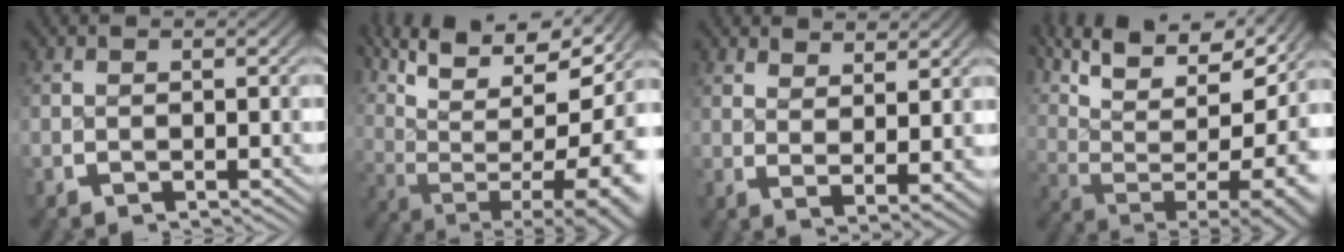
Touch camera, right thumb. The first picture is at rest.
{"total": 16.4, "force": [1.9, 10.5, 12.5], "torque": [-0.236, -0.041, 0.048]}
{"total": 3.9, "force": [1.0, 1.8, 3.3], "torque": [-0.052, -0.018, 0.030]}
{"total": 17.1, "force": [3.6, 10.9, 12.7], "torque": [-0.236, -0.021, 0.061]}